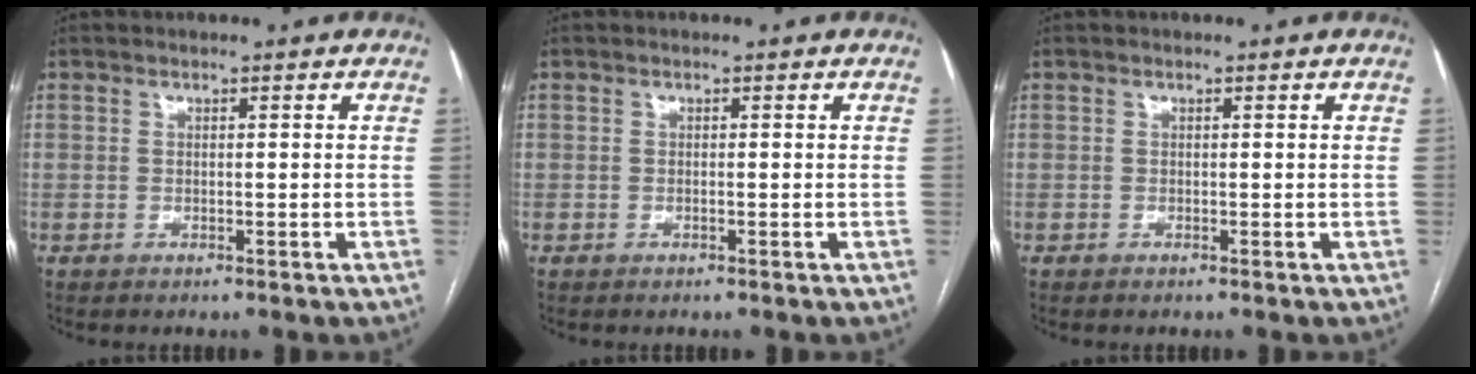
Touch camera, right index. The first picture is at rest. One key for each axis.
{"total": 0.0}
{"total": 0.0}